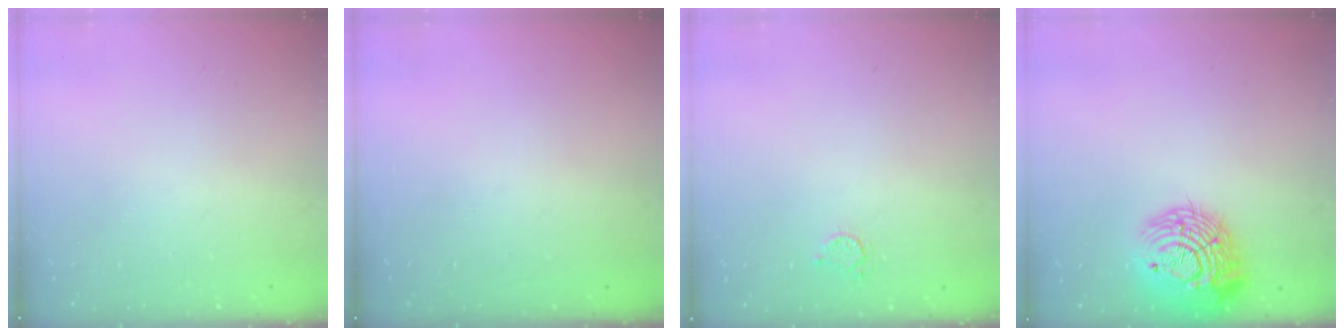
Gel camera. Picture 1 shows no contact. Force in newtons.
{"total": 0.0}
{"total": 3.4, "press": 3.4, "slide": 0.4}
{"total": 17.9, "press": 17.8, "slide": 1.3}